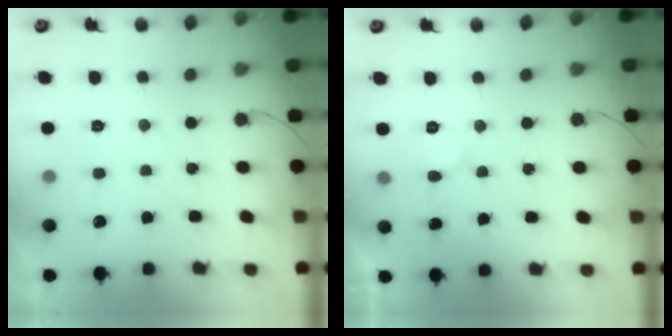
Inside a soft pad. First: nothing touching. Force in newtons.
{"total": 5.8, "press": 5.7, "slide": 0.6}